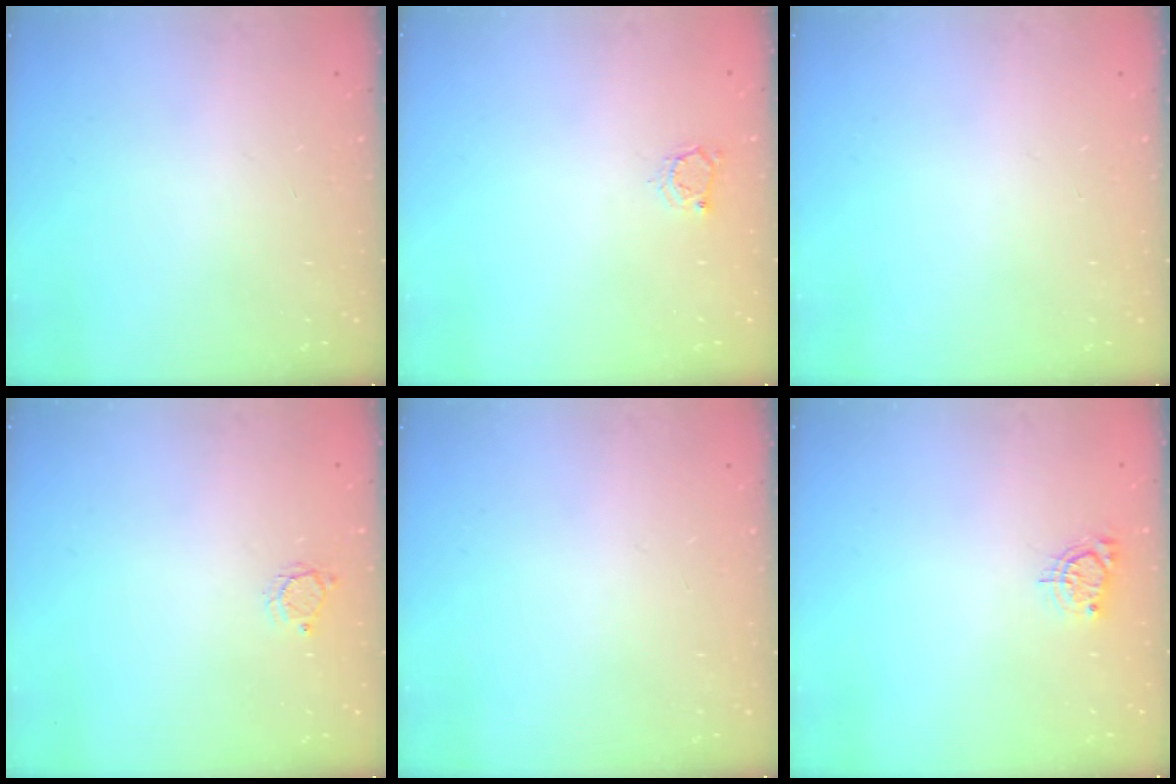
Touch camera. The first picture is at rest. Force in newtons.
{"total": 2.9, "press": 2.9, "slide": 0.4}
{"total": 0.0}
{"total": 3.0, "press": 3.0, "slide": 0.3}
{"total": 0.0}
{"total": 4.3, "press": 4.2, "slide": 0.4}